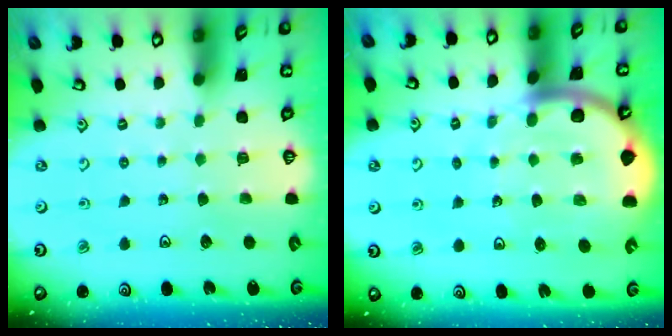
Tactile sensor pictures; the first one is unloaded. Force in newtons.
{"total": 9.3, "press": 9.2, "slide": 1.2}